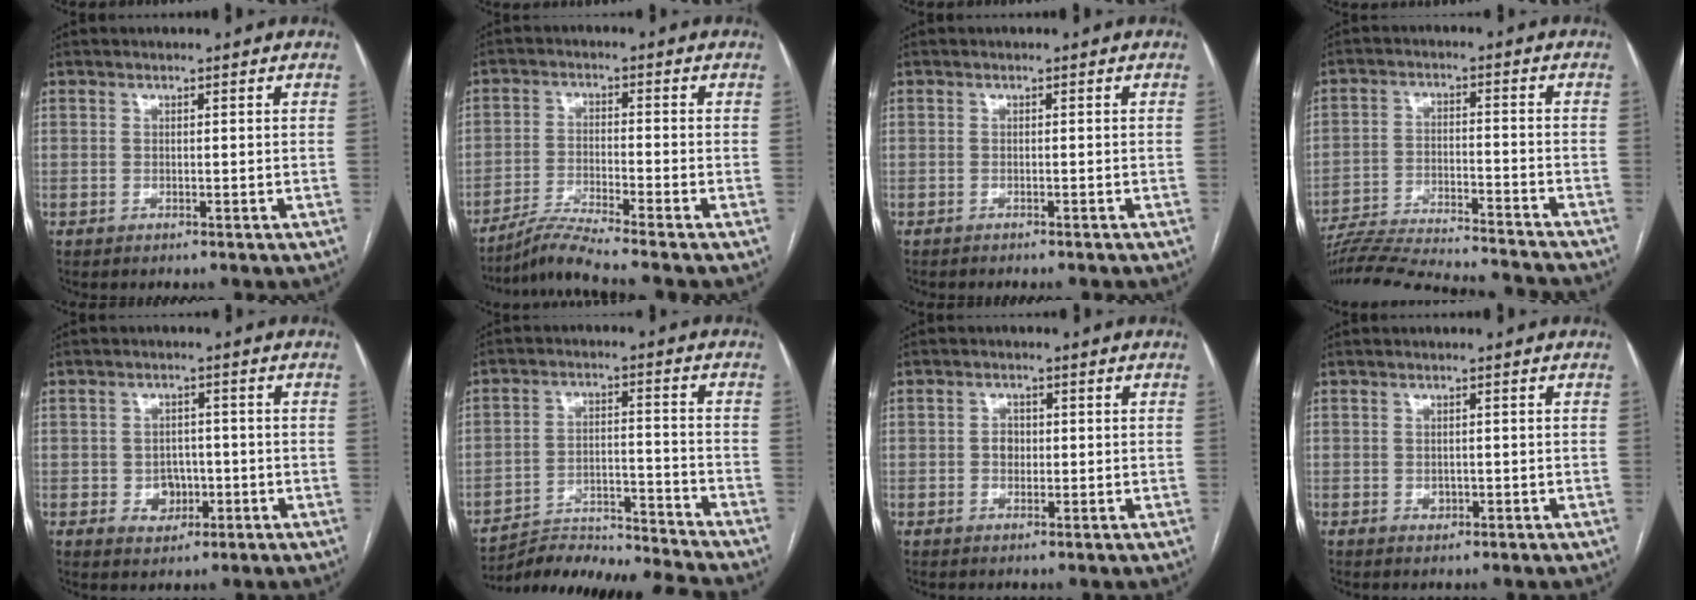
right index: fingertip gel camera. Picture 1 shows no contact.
{"total": 6.9, "force": [-6.0, -2.2, 2.4], "torque": [-0.049, -0.026, -0.113]}
{"total": 2.4, "force": [-2.2, 0.1, 0.9], "torque": [-0.014, -0.001, -0.027]}
{"total": 22.6, "force": [-21.2, 1.3, 7.7], "torque": [-0.135, -0.033, -0.306]}
{"total": 4.5, "force": [-1.1, 3.7, 2.4], "torque": [-0.033, 0.011, -0.008]}
{"total": 14.3, "force": [-14.0, -1.7, 2.1], "torque": [-0.036, 0.011, -0.229]}
{"total": 2.1, "force": [-0.1, 1.7, 1.2], "torque": [-0.018, 0.005, -0.001]}
{"total": 1.3, "force": [-0.3, 1.0, 0.6], "torque": [-0.011, 0.001, -0.001]}